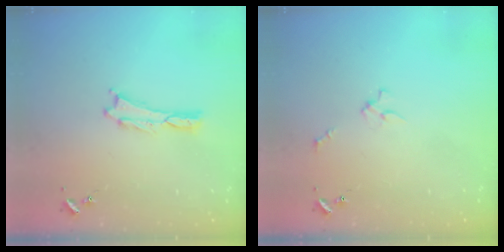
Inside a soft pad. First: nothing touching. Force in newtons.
{"total": 2.3, "press": 2.2, "slide": 0.3}